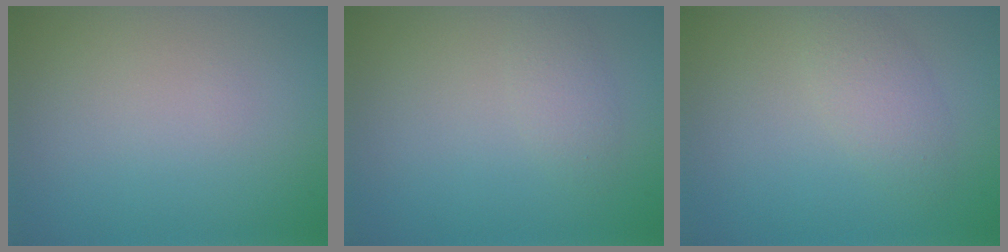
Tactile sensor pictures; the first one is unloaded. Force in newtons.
{"total": 1.5, "press": 1.5, "slide": 0.2}
{"total": 2.3, "press": 2.3, "slide": 0.1}